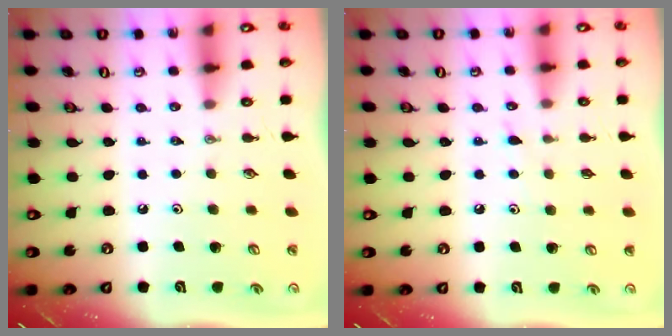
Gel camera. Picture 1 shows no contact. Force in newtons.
{"total": 7.4, "press": 7.4, "slide": 0.5}